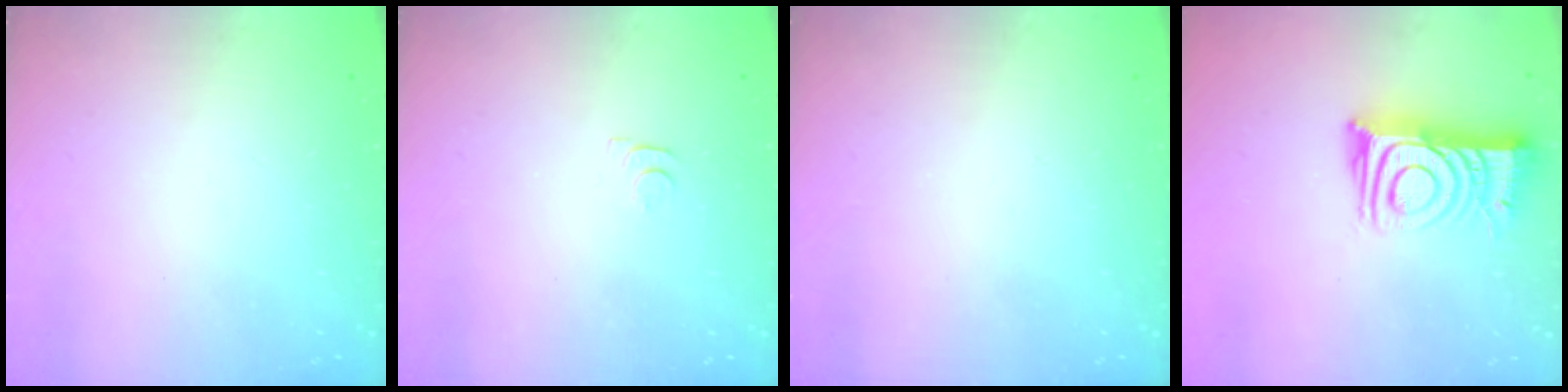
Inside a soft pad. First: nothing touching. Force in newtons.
{"total": 4.2, "press": 4.1, "slide": 0.7}
{"total": 2.6, "press": 2.5, "slide": 0.3}
{"total": 12.3, "press": 12.2, "slide": 1.0}